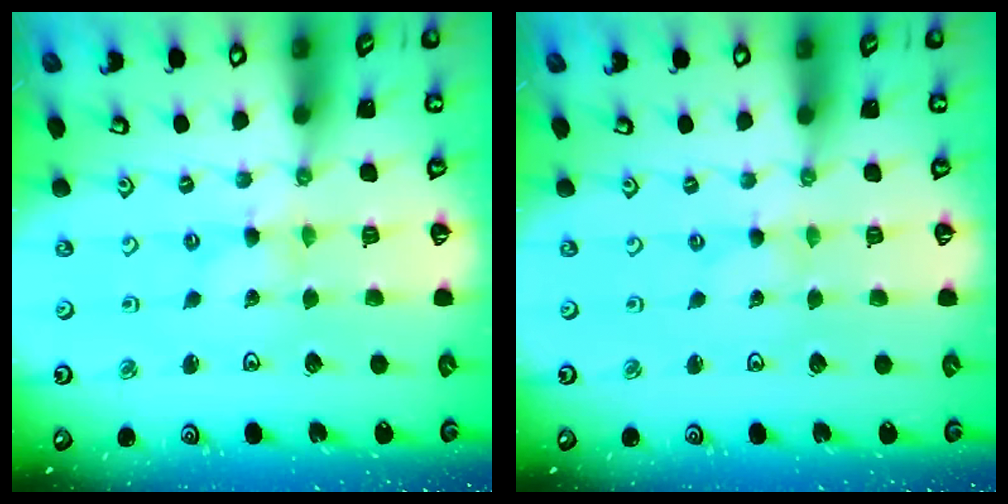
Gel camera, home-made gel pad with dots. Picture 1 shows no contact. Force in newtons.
{"total": 0.0}